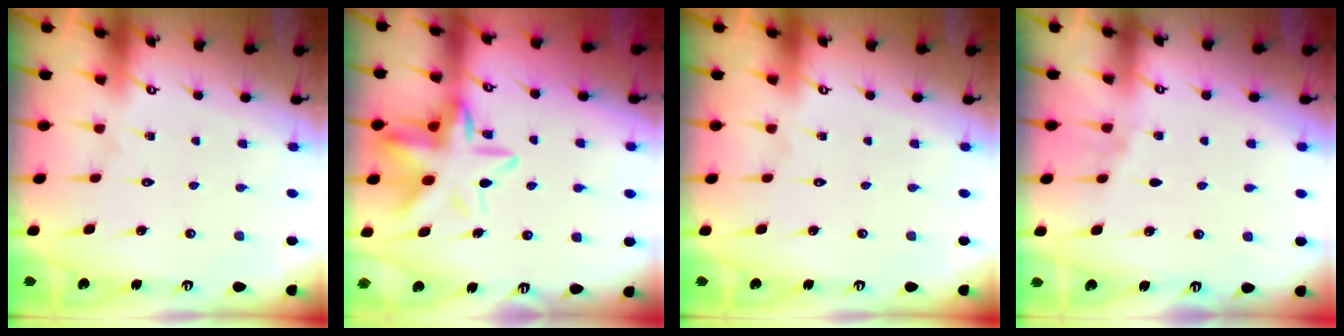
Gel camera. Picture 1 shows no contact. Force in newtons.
{"total": 13.8, "press": 13.8, "slide": 1.4}
{"total": 0.0}
{"total": 3.7, "press": 2.9, "slide": 2.3}